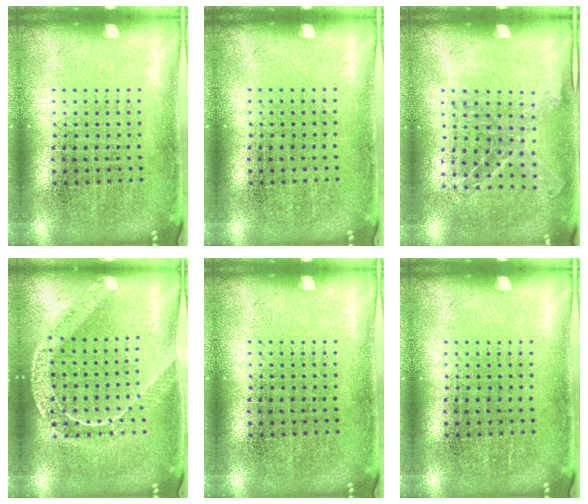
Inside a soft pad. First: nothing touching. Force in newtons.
{"total": 0.0}
{"total": 1.1, "press": 1.1, "slide": 0.3}
{"total": 1.7, "press": 1.5, "slide": 0.8}
{"total": 0.0}
{"total": 0.0}